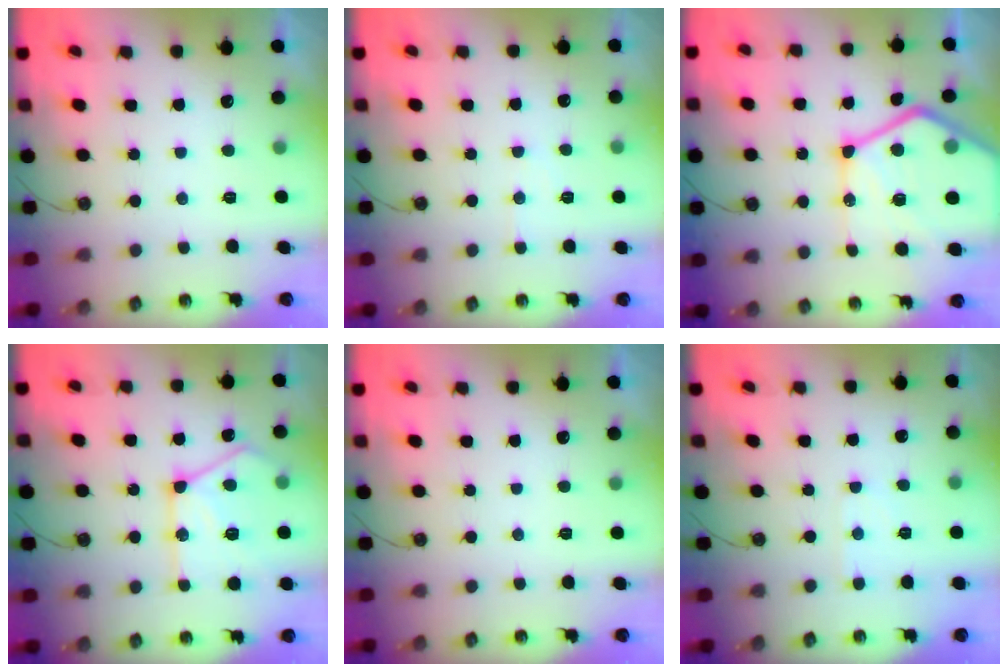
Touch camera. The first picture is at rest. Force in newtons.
{"total": 4.7, "press": 4.7, "slide": 0.6}
{"total": 26.9, "press": 26.8, "slide": 2.9}
{"total": 17.3, "press": 17.2, "slide": 1.9}
{"total": 0.0}
{"total": 2.5, "press": 2.5, "slide": 0.4}